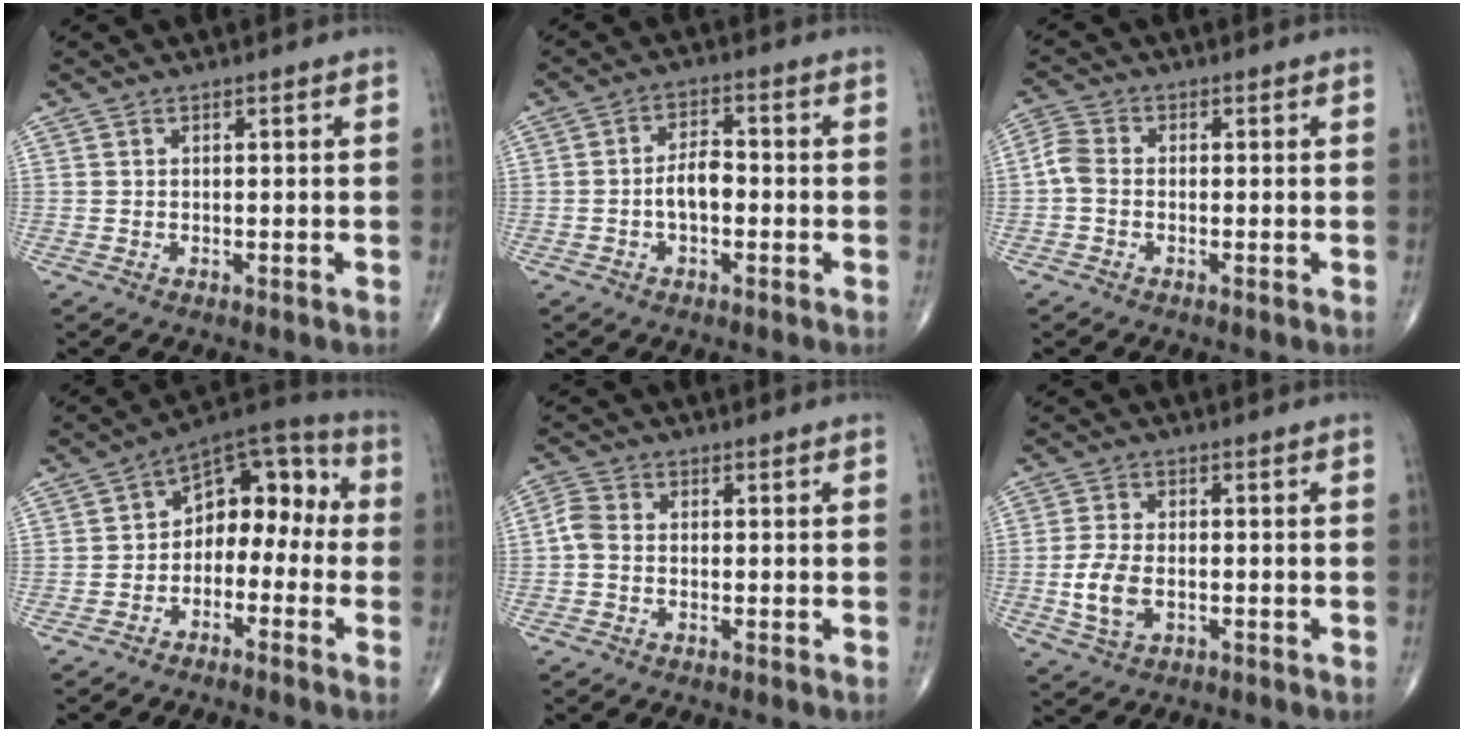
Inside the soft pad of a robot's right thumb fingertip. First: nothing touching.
{"total": 5.0, "force": [-1.1, 2.7, 4.0], "torque": [-0.061, 0.021, -0.024]}
{"total": 3.6, "force": [-0.7, 2.5, 2.4], "torque": [-0.055, 0.009, -0.025]}
{"total": 11.6, "force": [-1.9, 7.8, 8.4], "torque": [-0.077, 0.061, -0.047]}
{"total": 3.0, "force": [-0.6, 2.1, 2.0], "torque": [-0.045, 0.007, -0.023]}
{"total": 6.2, "force": [-1.4, 3.6, 4.9], "torque": [-0.105, 0.004, -0.025]}